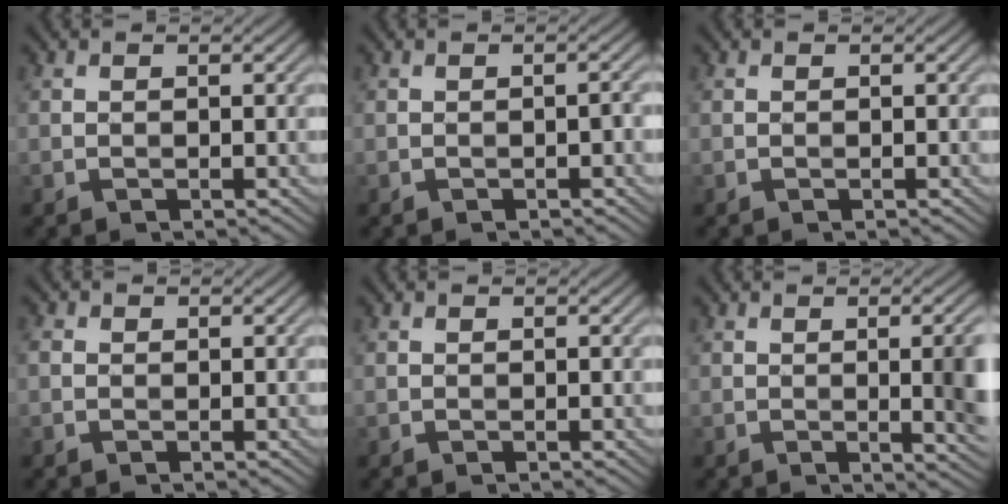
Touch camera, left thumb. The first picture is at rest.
{"total": 0.9, "force": [-0.3, 0.1, 0.8], "torque": [-0.010, 0.003, -0.004]}
{"total": 0.0}
{"total": 1.1, "force": [0.0, 1.0, 0.5], "torque": [-0.010, 0.000, -0.004]}
{"total": 0.0}
{"total": 7.8, "force": [-0.4, 2.2, 7.5], "torque": [-0.094, -0.001, -0.001]}